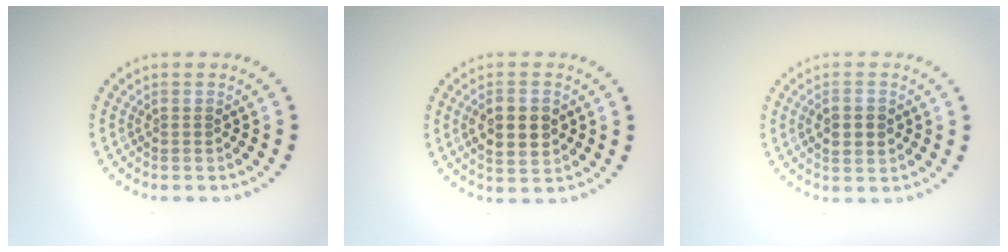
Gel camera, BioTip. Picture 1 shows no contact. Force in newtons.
{"total": 4.4, "press": 4.3, "slide": 0.5}
{"total": 2.4, "press": 2.4, "slide": 0.1}